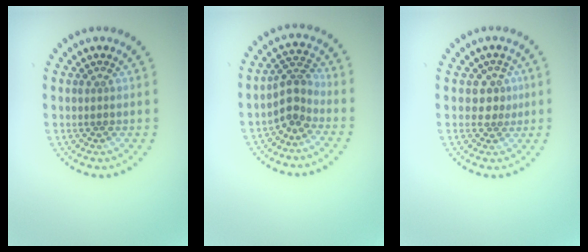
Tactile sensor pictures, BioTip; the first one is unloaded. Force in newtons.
{"total": 2.5, "press": 2.0, "slide": 1.5}
{"total": 1.7, "press": 1.5, "slide": 0.9}